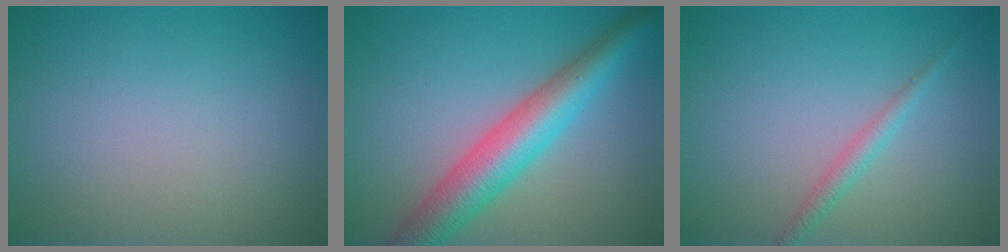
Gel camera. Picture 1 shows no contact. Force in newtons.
{"total": 6.6, "press": 6.6, "slide": 0.1}
{"total": 1.6, "press": 1.6, "slide": 0.1}